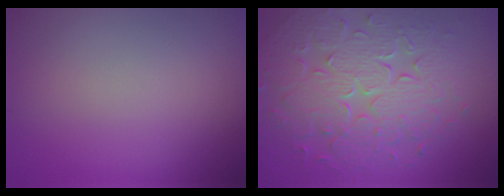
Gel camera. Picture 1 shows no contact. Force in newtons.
{"total": 8.3, "press": 6.0, "slide": 5.8}